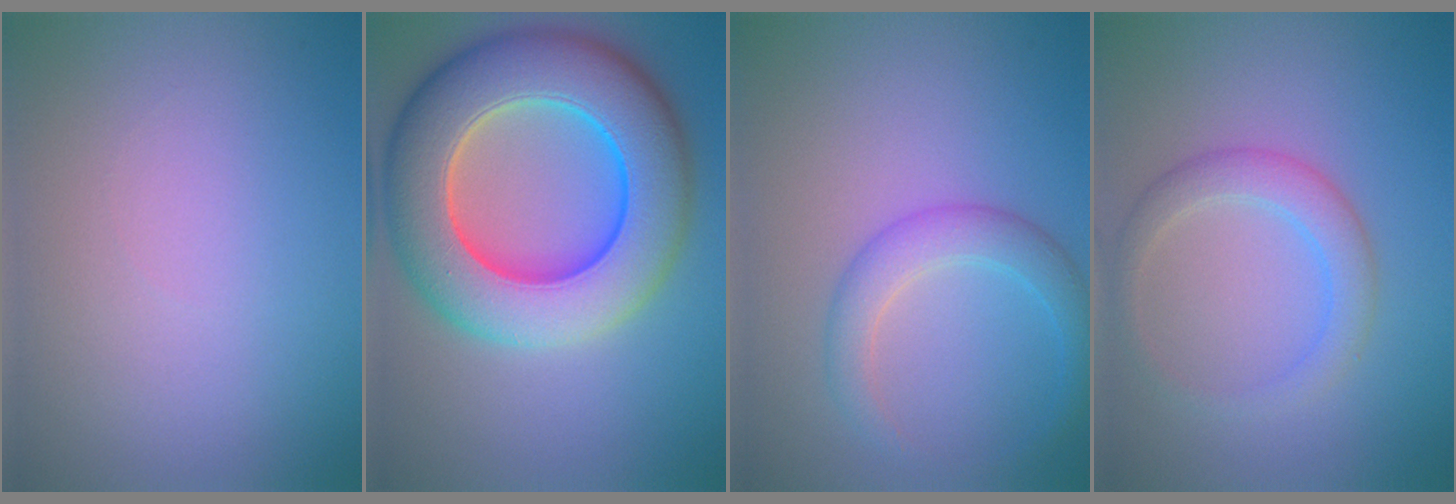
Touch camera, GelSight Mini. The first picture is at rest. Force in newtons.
{"total": 13.3, "press": 13.1, "slide": 2.1}
{"total": 3.0, "press": 3.0, "slide": 0.2}
{"total": 2.8, "press": 2.8, "slide": 0.1}